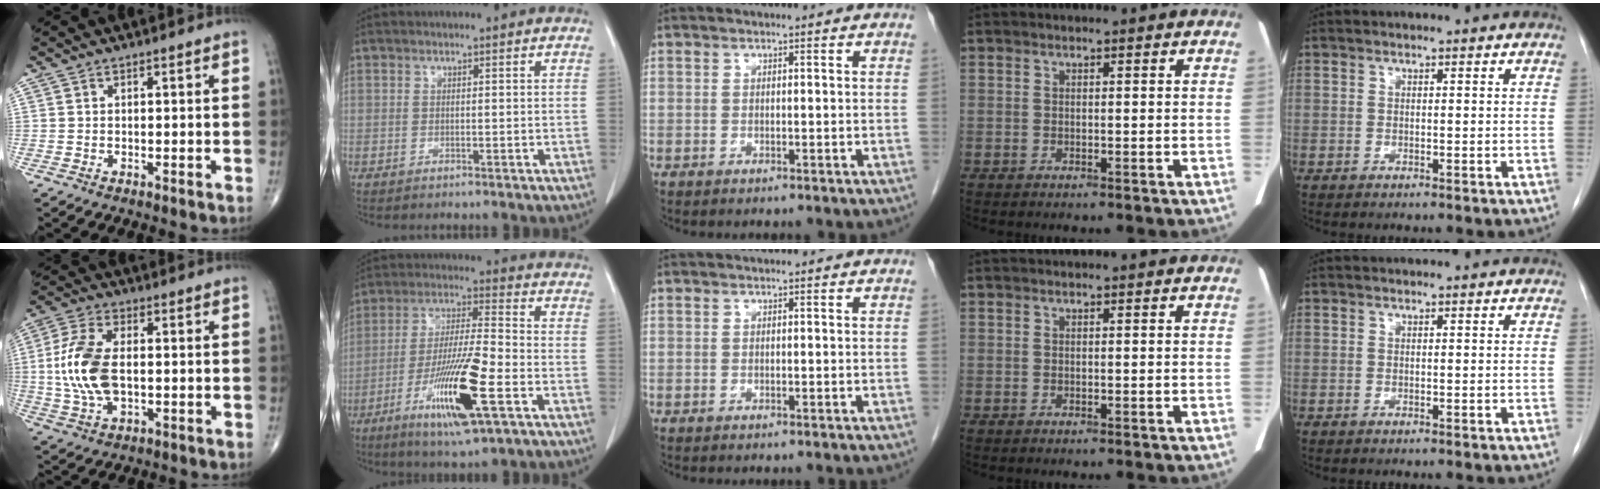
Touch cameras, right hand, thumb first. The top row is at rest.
{"thumb": {"total": 12.3, "force": [-0.1, 6.6, 10.4], "torque": [-0.221, 0.007, -0.003]}, "index": {"total": 15.2, "force": [-6.4, 1.1, 13.8], "torque": [-0.265, -0.023, -0.112]}}